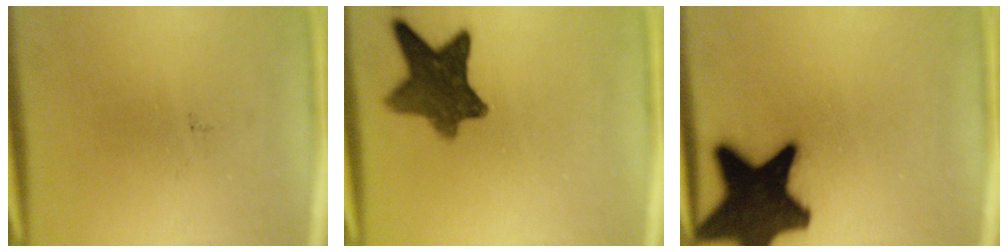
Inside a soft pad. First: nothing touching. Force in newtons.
{"total": 9.8}
{"total": 19.6}